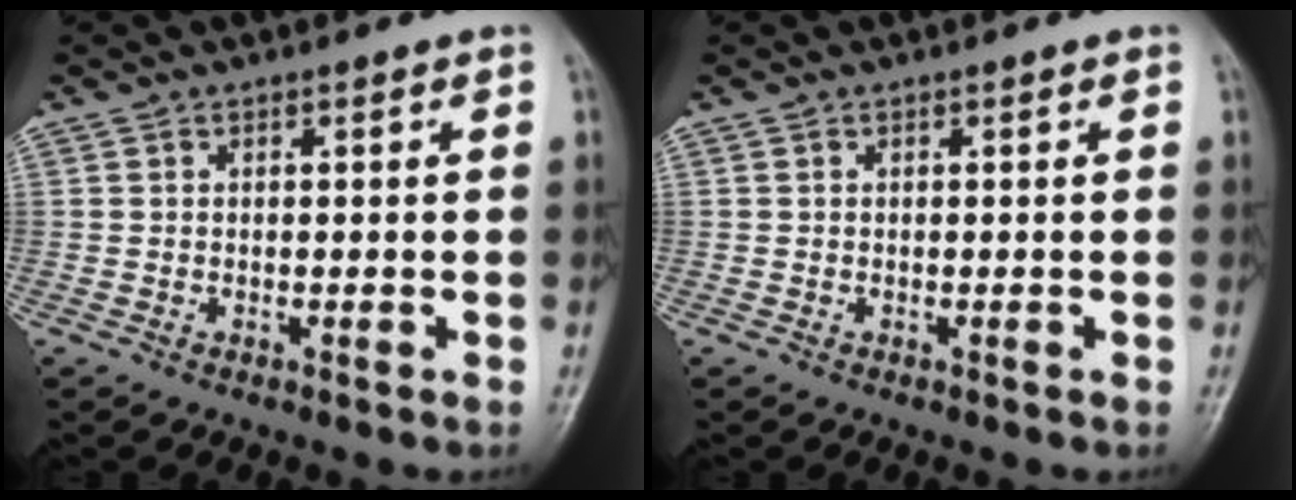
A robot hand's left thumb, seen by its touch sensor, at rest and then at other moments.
{"total": 0.0}